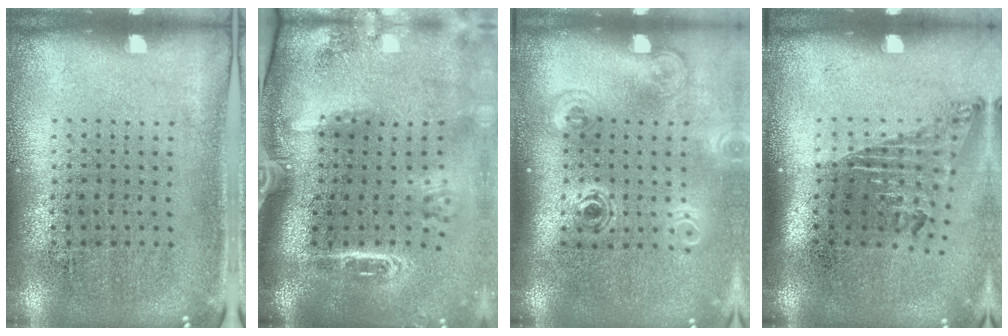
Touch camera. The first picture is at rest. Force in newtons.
{"total": 3.1, "press": 2.1, "slide": 2.3}
{"total": 1.8, "press": 1.2, "slide": 1.4}
{"total": 1.7, "press": 1.1, "slide": 1.3}